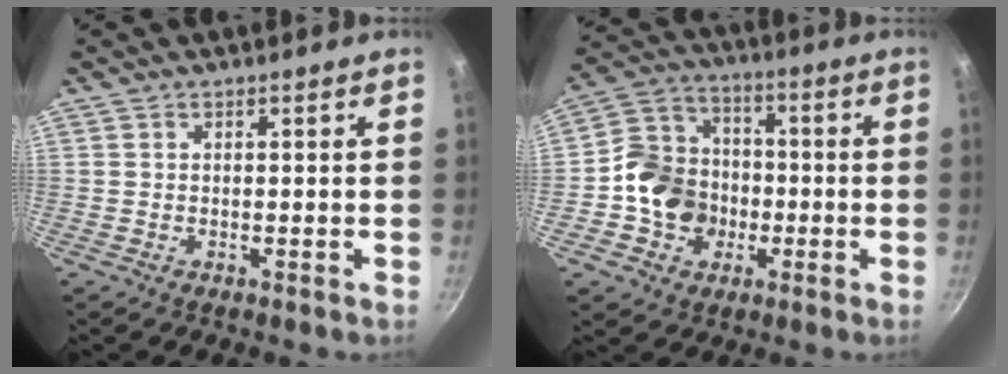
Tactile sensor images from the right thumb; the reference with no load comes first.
{"total": 12.6, "force": [-2.5, 11.0, 5.6], "torque": [-0.073, 0.035, -0.058]}